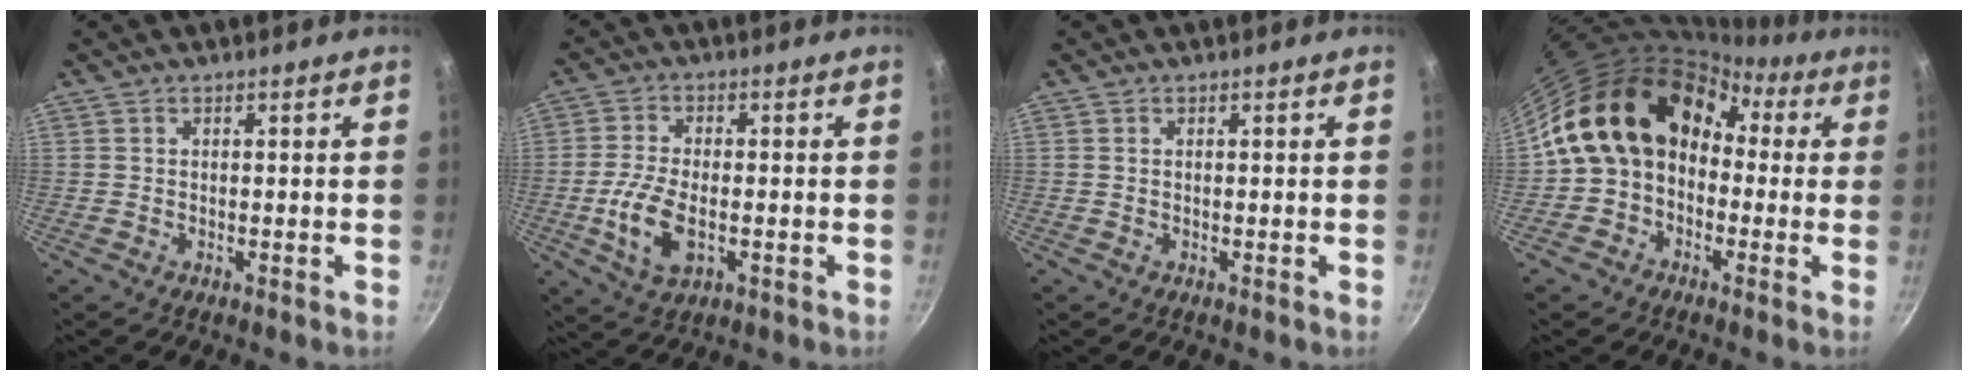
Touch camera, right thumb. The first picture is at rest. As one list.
[{"total": 8.8, "force": [-1.9, 4.5, 7.2], "torque": [-0.152, 0.002, -0.039]}, {"total": 0.0}, {"total": 15.8, "force": [0.3, 12.9, 9.2], "torque": [-0.123, 0.061, -0.014]}]